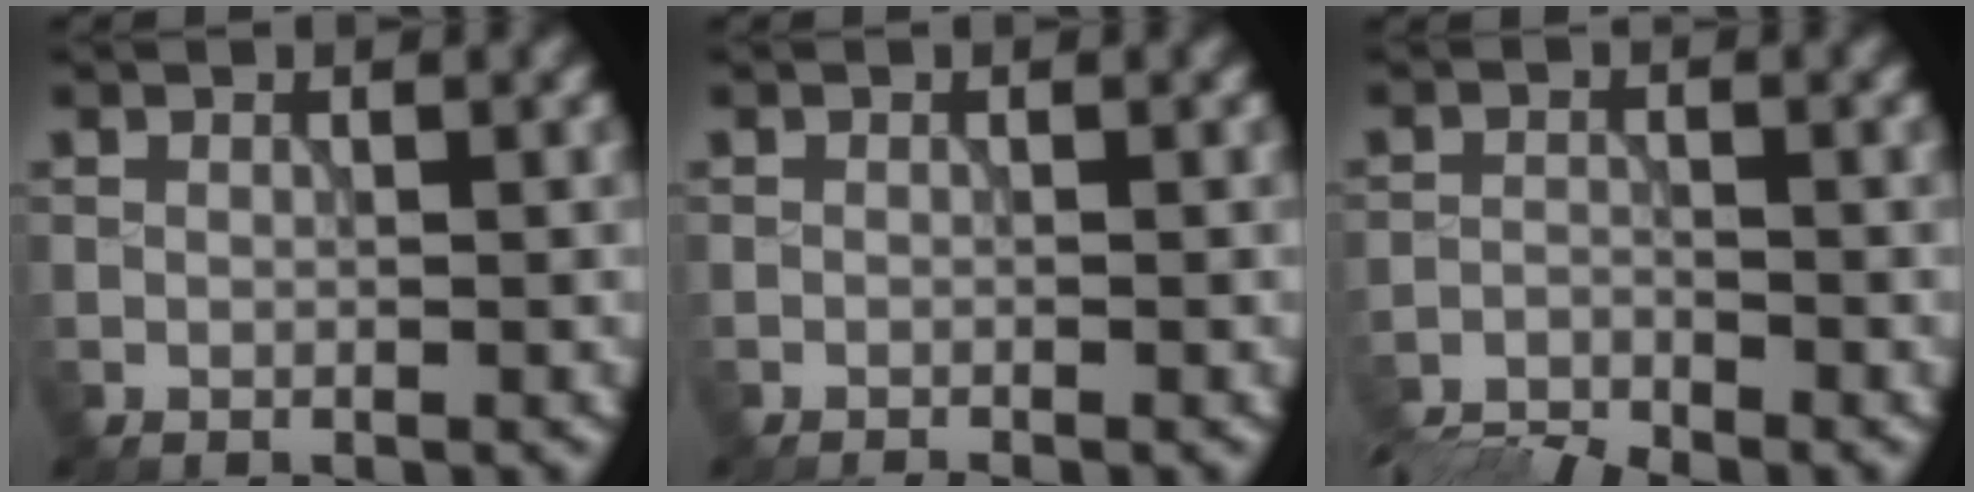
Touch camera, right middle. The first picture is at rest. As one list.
[{"total": 0.8, "force": [-0.7, 0.1, 0.3], "torque": [0.002, -0.002, -0.015]}, {"total": 6.0, "force": [-5.8, 0.7, 1.6], "torque": [-0.040, -0.020, -0.104]}]